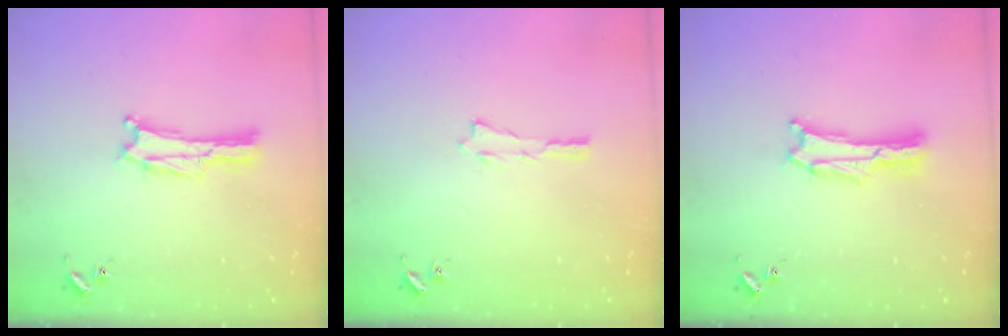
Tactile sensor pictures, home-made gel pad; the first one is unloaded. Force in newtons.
{"total": 0.0}
{"total": 1.7, "press": 1.7, "slide": 0.3}